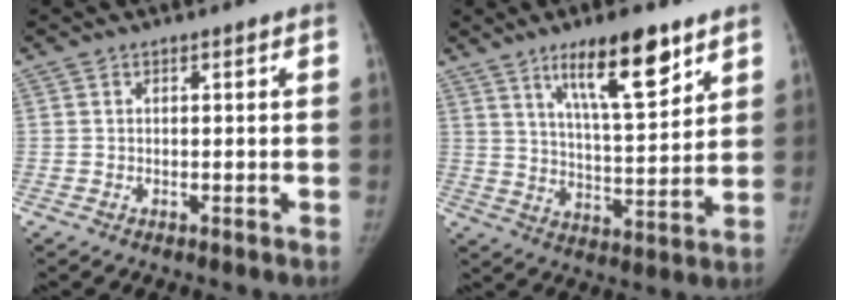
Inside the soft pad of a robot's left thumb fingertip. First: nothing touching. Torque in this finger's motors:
{"motor_torque": [0.63, 0.29, 1.03, -1.15, 0.32]}